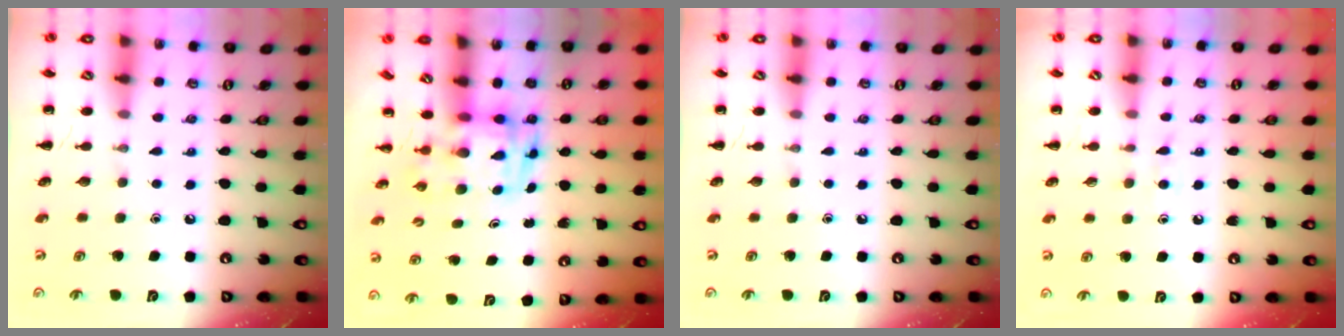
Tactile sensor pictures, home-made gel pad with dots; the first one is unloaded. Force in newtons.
{"total": 3.8, "press": 3.7, "slide": 0.7}
{"total": 0.0}
{"total": 4.9, "press": 4.6, "slide": 1.6}